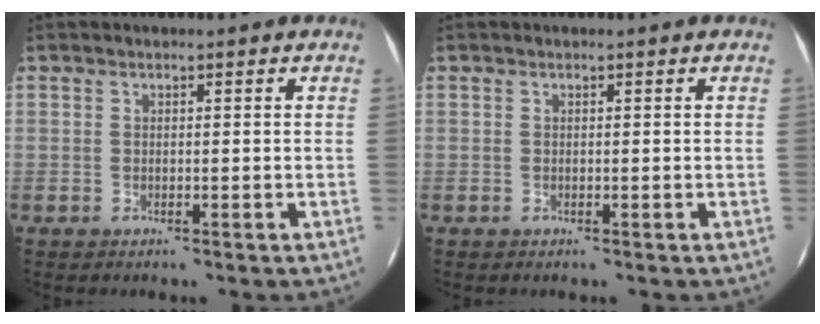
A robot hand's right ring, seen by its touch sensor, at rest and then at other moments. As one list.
[{"total": 0.0}]